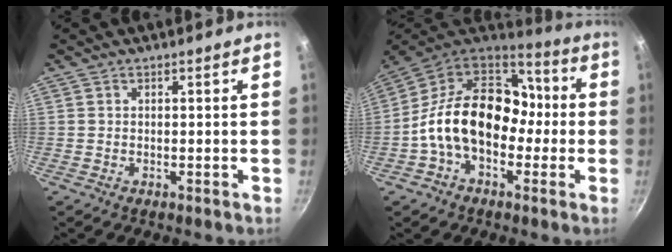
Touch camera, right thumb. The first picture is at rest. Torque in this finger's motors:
{"motor_torque": [2.06, 2.95, 1.60, -1.16, 0.29]}